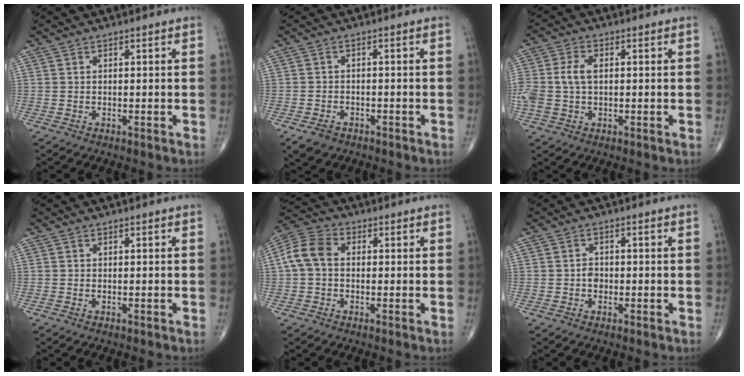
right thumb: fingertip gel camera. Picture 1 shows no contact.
{"total": 3.4, "force": [-2.2, 2.3, 1.3], "torque": [-0.020, 0.006, -0.034]}
{"total": 7.3, "force": [0.4, 4.7, 5.6], "torque": [-0.143, 0.015, 0.009]}
{"total": 0.0}
{"total": 7.4, "force": [0.2, 5.4, 4.9], "torque": [-0.097, 0.025, -0.006]}
{"total": 1.6, "force": [-0.4, 1.3, 0.9], "torque": [-0.008, 0.005, -0.010]}